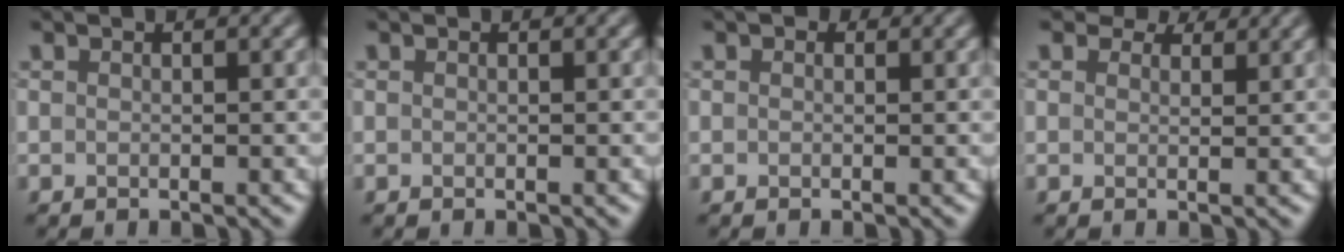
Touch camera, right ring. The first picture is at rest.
{"total": 0.0}
{"total": 0.6, "force": [0.3, 0.5, 0.3], "torque": [-0.001, -0.006, -0.002]}
{"total": 3.1, "force": [2.6, 1.4, 1.1], "torque": [-0.023, -0.001, 0.028]}